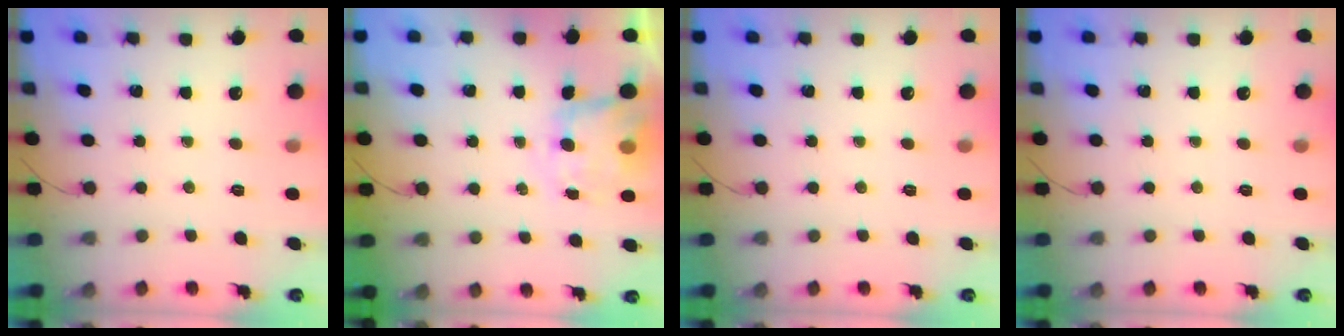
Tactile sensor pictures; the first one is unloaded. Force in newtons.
{"total": 5.5, "press": 5.4, "slide": 1.2}
{"total": 0.0}
{"total": 0.0}